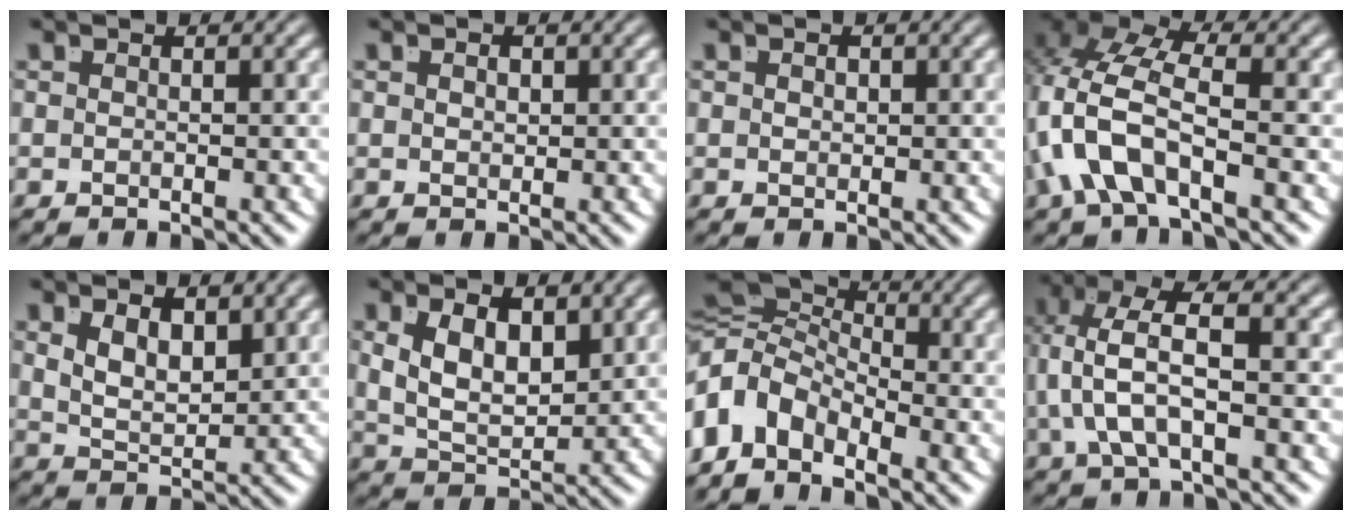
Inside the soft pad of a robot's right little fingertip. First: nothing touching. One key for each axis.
{"total": 0.6, "fx": 0.1, "fy": -0.1, "fz": 0.5, "tx": -0.008, "ty": -0.010, "tz": 0.010}
{"total": 0.5, "fx": 0.2, "fy": 0.2, "fz": 0.4, "tx": -0.010, "ty": -0.006, "tz": 0.007}
{"total": 7.2, "fx": 0.7, "fy": 4.9, "fz": 5.2, "tx": -0.144, "ty": -0.014, "tz": 0.011}
{"total": 3.6, "fx": 1.4, "fy": 2.1, "fz": 2.5, "tx": -0.046, "ty": -0.009, "tz": 0.022}
{"total": 5.6, "fx": 0.9, "fy": 3.8, "fz": 4.1, "tx": -0.085, "ty": -0.020, "tz": 0.021}
{"total": 10.2, "fx": -0.3, "fy": 8.3, "fz": 6.0, "tx": -0.135, "ty": -0.024, "tz": -0.011}
{"total": 6.2, "fx": 1.1, "fy": 3.2, "fz": 5.2, "tx": -0.120, "ty": -0.004, "tz": 0.017}